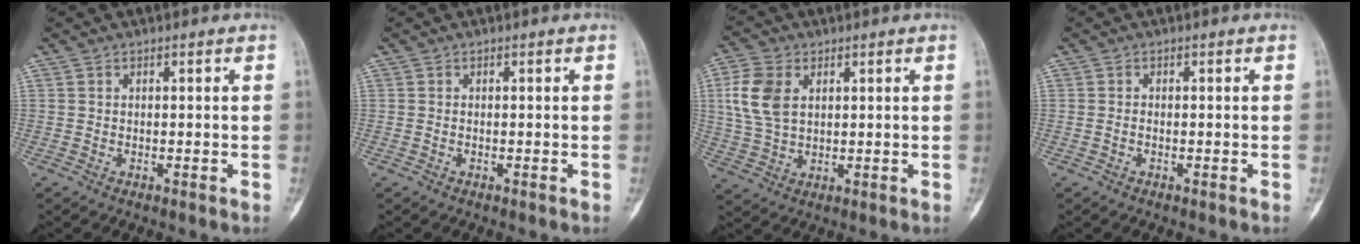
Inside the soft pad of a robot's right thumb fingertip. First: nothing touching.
{"total": 0.0}
{"total": 9.0, "force": [2.4, 5.9, 6.4], "torque": [-0.135, 0.001, 0.050]}
{"total": 0.7, "force": [-0.3, 0.4, 0.5], "torque": [-0.012, 0.002, -0.006]}